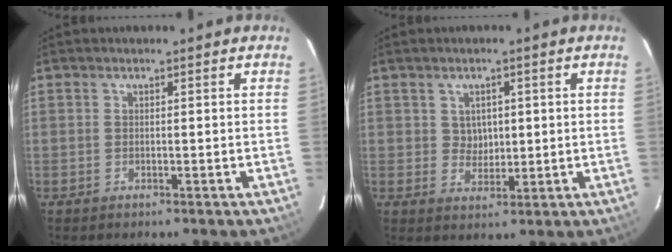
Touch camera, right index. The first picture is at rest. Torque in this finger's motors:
{"motor_torque": [-0.13, -0.02, -0.06, 0.00]}